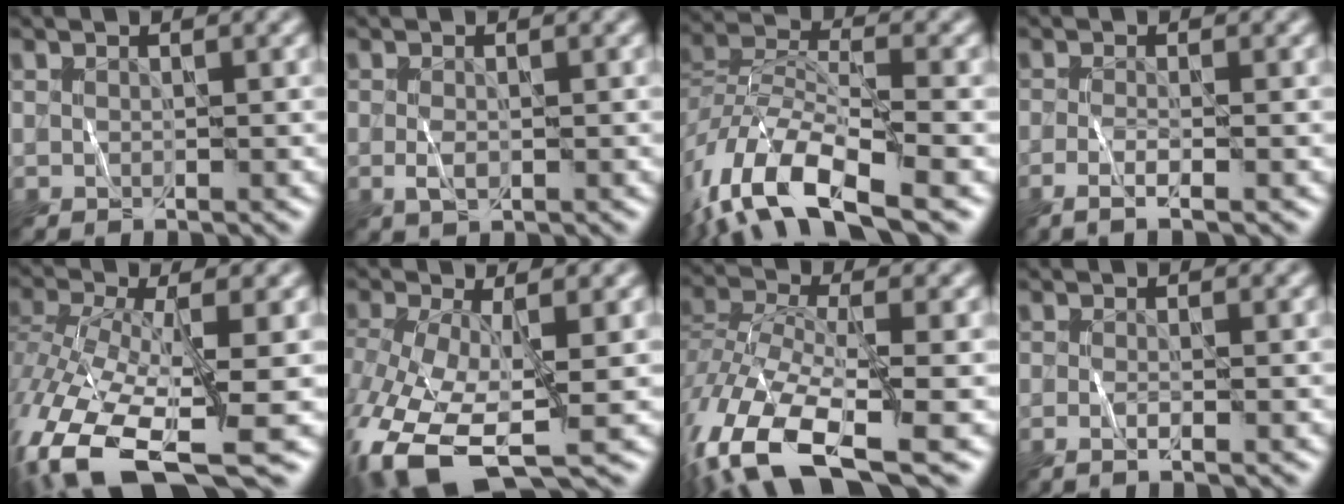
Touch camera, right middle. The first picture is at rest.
{"total": 1.6, "force": [-0.3, 0.8, 1.4], "torque": [-0.033, -0.003, -0.004]}
{"total": 12.4, "force": [-7.3, 4.9, 8.6], "torque": [-0.175, -0.008, -0.143]}
{"total": 2.5, "force": [-1.1, 0.6, 2.1], "torque": [-0.040, -0.007, -0.026]}
{"total": 14.5, "force": [-6.9, 5.9, 11.3], "torque": [-0.259, -0.034, -0.107]}
{"total": 11.0, "force": [-4.5, 5.0, 8.6], "torque": [-0.200, -0.028, -0.077]}
{"total": 14.3, "force": [-8.1, 5.9, 10.3], "torque": [-0.249, -0.029, -0.135]}
{"total": 1.5, "force": [-0.5, 0.4, 1.3], "torque": [-0.023, -0.006, -0.011]}